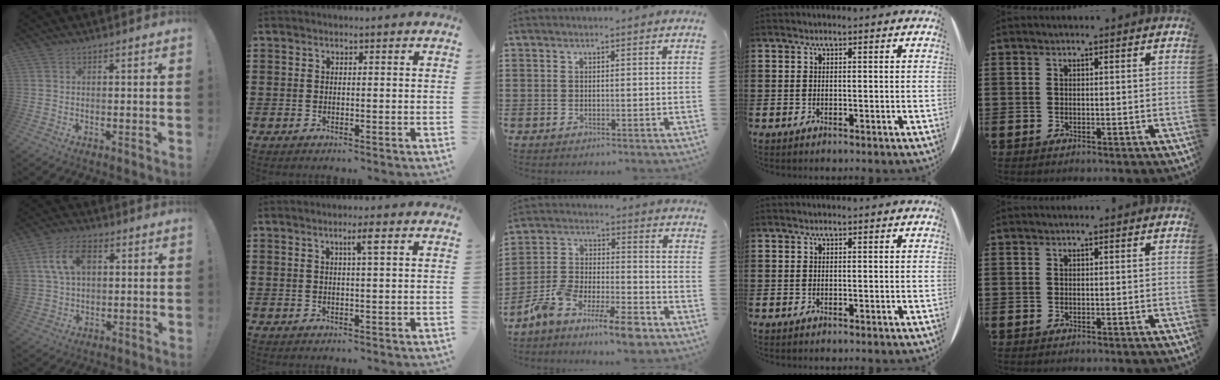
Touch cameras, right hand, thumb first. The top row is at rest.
{"thumb": {"total": 10.7, "force": [3.8, 7.5, 6.6], "torque": [-0.119, 0.004, 0.072]}, "index": {"total": 2.5, "force": [1.1, -0.1, 2.3], "torque": [-0.039, -0.004, 0.013]}, "middle": {"total": 10.2, "force": [-8.6, 1.8, 5.0], "torque": [-0.103, 0.021, -0.169]}}